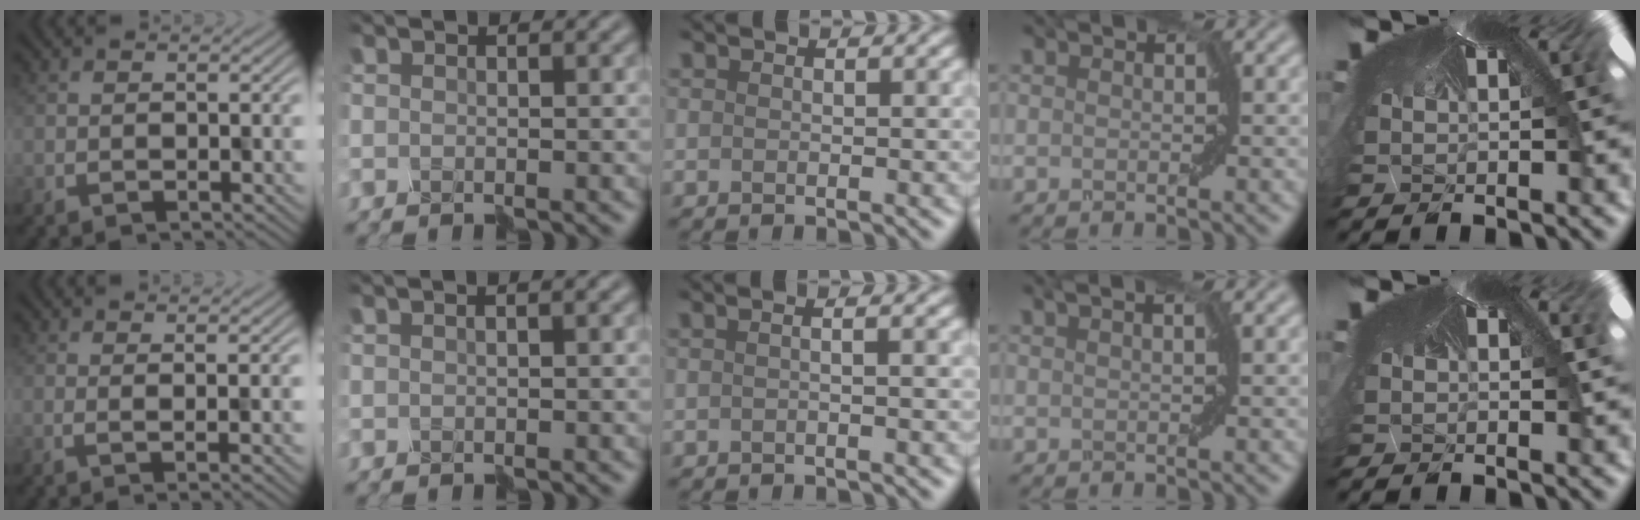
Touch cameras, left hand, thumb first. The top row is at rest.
{"thumb": {"total": 2.8, "force": [0.5, 0.4, 2.7], "torque": [-0.028, 0.006, 0.003]}, "index": {"total": 1.7, "force": [0.2, 0.7, 1.5], "torque": [-0.007, 0.011, 0.009]}, "middle": {"total": 1.6, "force": [0.3, 0.7, 1.4], "torque": [-0.006, 0.002, -0.016]}, "ring": {"total": 0.8, "force": [0.6, -0.2, 0.4], "torque": [-0.013, 0.001, 0.012]}, "little": {"total": 0.9, "force": [-0.2, 0.4, 0.8], "torque": [-0.013, 0.001, -0.006]}}